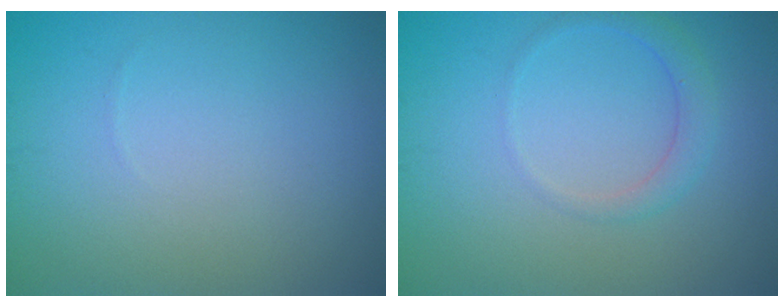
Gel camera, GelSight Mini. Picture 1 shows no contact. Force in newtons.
{"total": 1.8, "press": 1.8, "slide": 0.1}